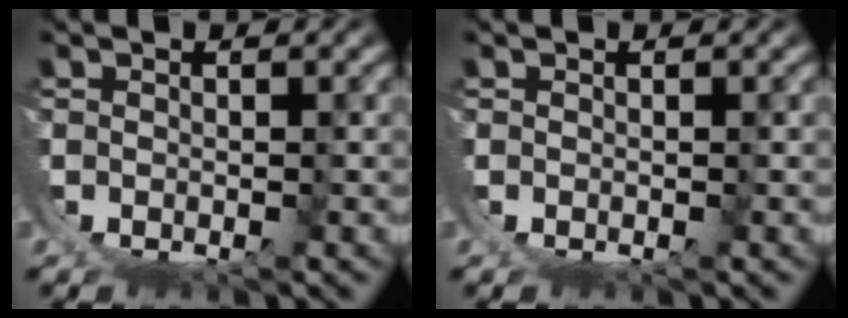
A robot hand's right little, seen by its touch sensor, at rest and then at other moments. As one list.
[{"total": 0.0}]